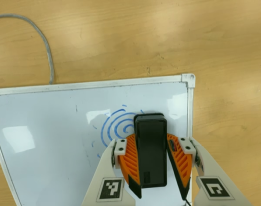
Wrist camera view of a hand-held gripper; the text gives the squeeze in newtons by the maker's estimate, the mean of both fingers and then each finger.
{"total": 14.6, "left": 16.3, "right": 12.9}